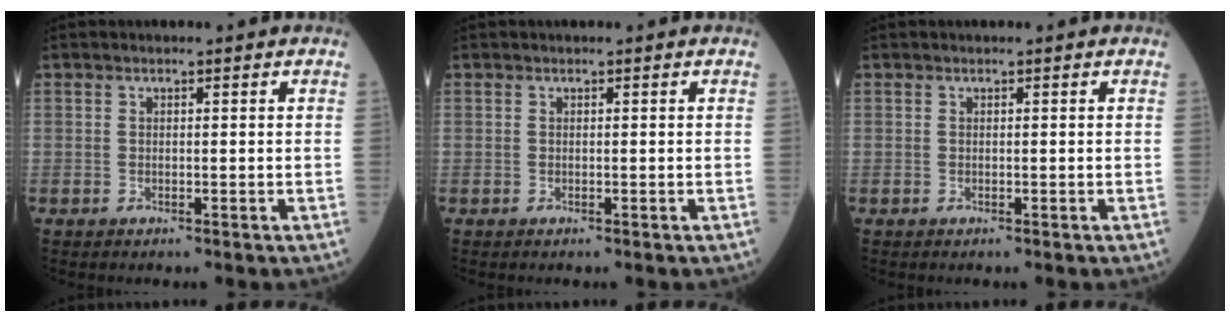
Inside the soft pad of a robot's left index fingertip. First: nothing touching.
{"total": 0.0}
{"total": 0.0}